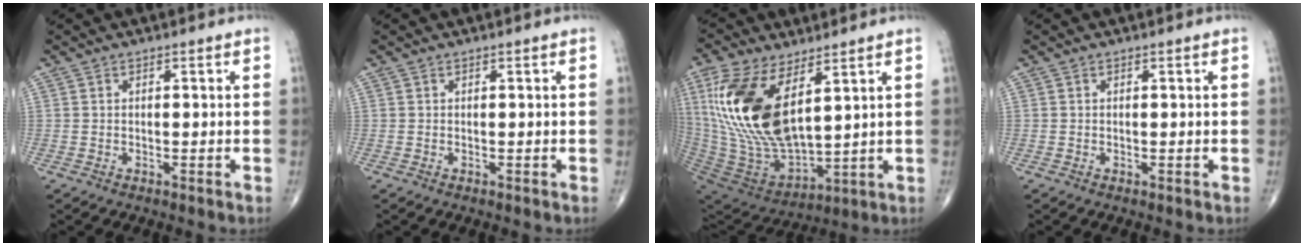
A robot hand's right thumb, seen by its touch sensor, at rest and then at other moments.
{"total": 0.0}
{"total": 22.1, "force": [7.3, 10.6, 17.9], "torque": [-0.370, -0.037, 0.151]}
{"total": 0.0}